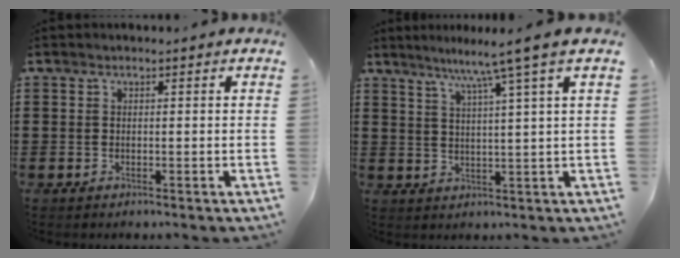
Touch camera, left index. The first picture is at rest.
{"total": 6.7, "force": [4.5, -1.6, 4.6], "torque": [-0.103, -0.018, 0.070]}